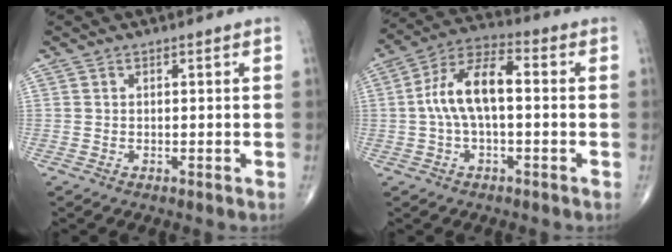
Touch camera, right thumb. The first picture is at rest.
{"total": 11.4, "force": [0.1, 5.3, 10.1], "torque": [-0.199, 0.041, -0.006]}